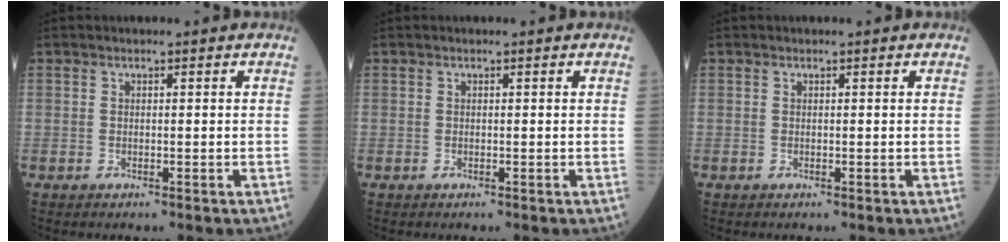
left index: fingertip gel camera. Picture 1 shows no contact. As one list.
[{"total": 0.0}, {"total": 0.0}]